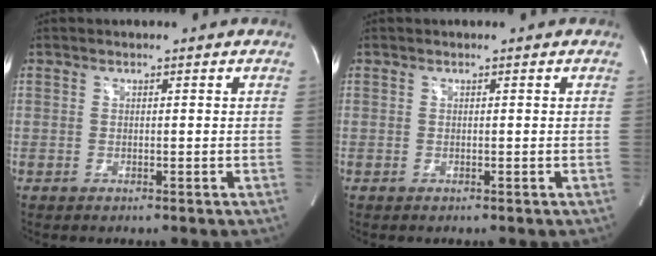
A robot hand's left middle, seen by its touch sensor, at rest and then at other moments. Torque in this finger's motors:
{"motor_torque": [0.03, -0.02, -0.06, 0.00]}